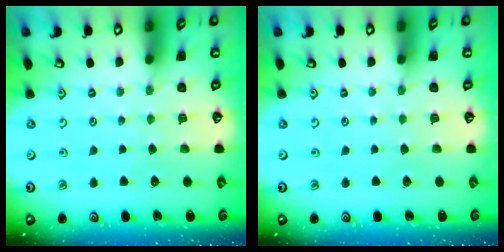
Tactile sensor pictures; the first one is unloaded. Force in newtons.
{"total": 0.0}